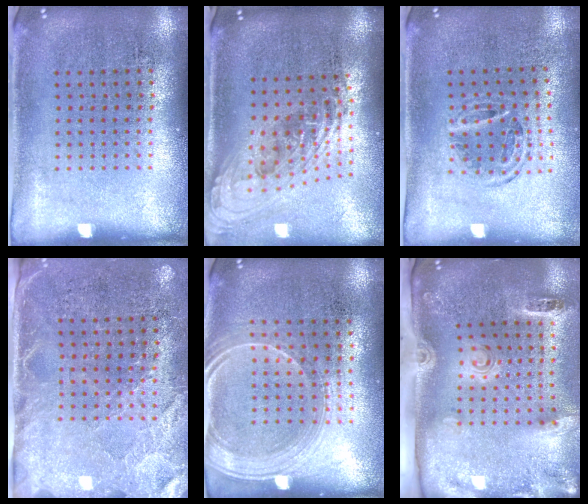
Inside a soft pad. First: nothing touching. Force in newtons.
{"total": 2.2, "press": 1.6, "slide": 1.5}
{"total": 1.0, "press": 1.0, "slide": 0.2}
{"total": 2.8, "press": 2.4, "slide": 1.3}
{"total": 1.7, "press": 1.5, "slide": 0.9}
{"total": 2.9, "press": 2.0, "slide": 2.1}